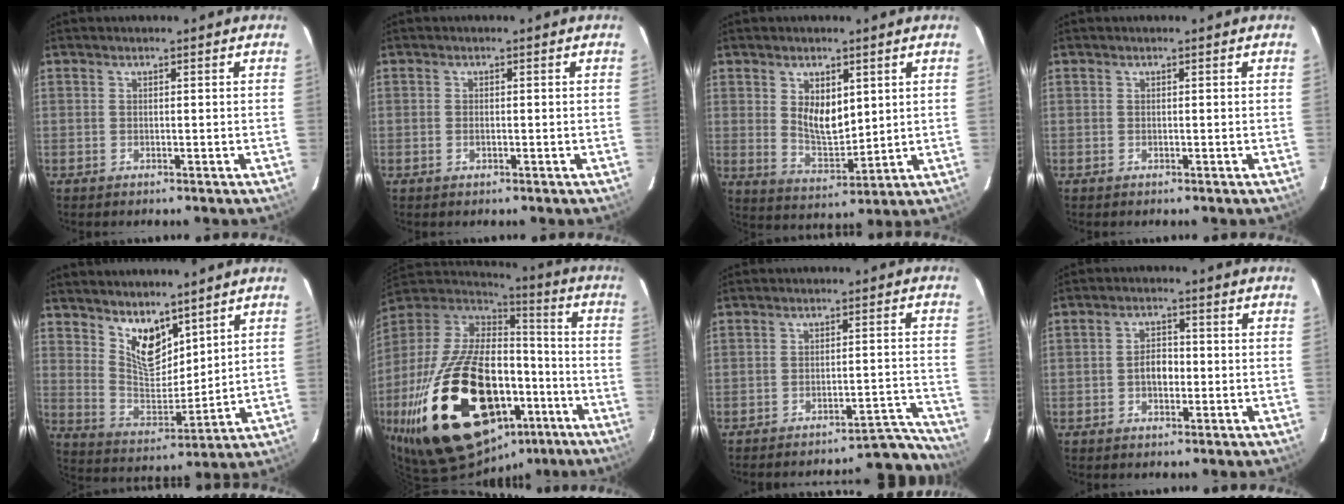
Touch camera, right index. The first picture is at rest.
{"total": 1.0, "force": [-0.4, 0.6, 0.7], "torque": [-0.013, 0.002, -0.007]}
{"total": 7.9, "force": [2.5, 4.4, 6.1], "torque": [-0.104, -0.006, 0.057]}
{"total": 0.0}
{"total": 11.0, "force": [7.5, 5.1, 6.3], "torque": [-0.108, -0.008, 0.150]}
{"total": 36.2, "force": [-16.1, 20.6, 25.0], "torque": [-0.490, -0.005, -0.232]}
{"total": 12.4, "force": [-12.3, 0.0, 1.0], "torque": [-0.003, 0.049, -0.158]}
{"total": 3.9, "force": [-0.8, 2.5, 2.8], "torque": [-0.052, 0.009, -0.011]}